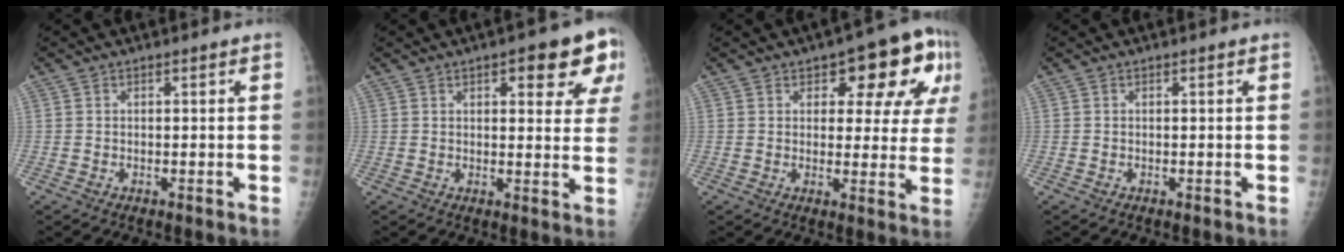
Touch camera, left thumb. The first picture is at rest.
{"total": 11.0, "force": [5.2, 3.9, 9.0], "torque": [-0.073, -0.014, 0.056]}
{"total": 12.9, "force": [5.3, 6.2, 10.0], "torque": [-0.077, -0.001, 0.063]}
{"total": 0.0}